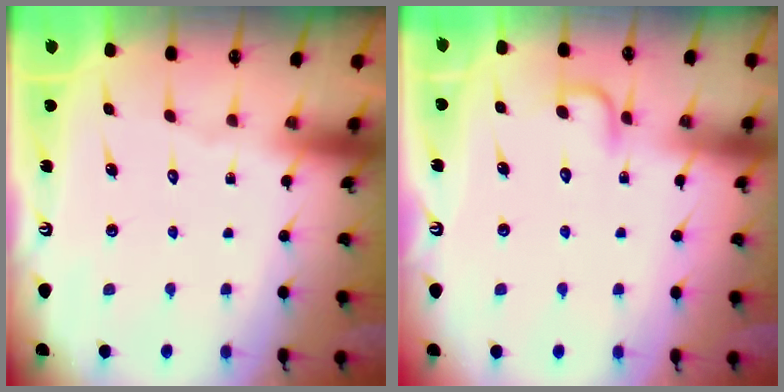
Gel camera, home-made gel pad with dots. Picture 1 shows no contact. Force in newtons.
{"total": 5.0, "press": 5.0, "slide": 0.5}